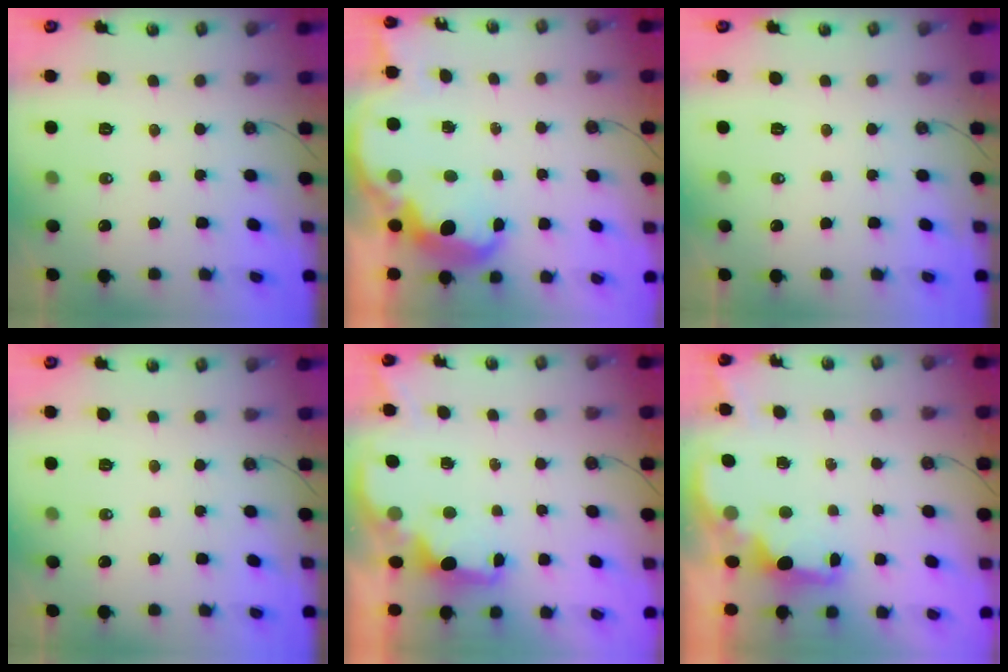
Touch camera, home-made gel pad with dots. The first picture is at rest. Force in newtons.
{"total": 7.0, "press": 7.0, "slide": 0.7}
{"total": 0.0}
{"total": 0.0}
{"total": 1.8, "press": 1.6, "slide": 0.8}
{"total": 1.7, "press": 1.6, "slide": 0.6}